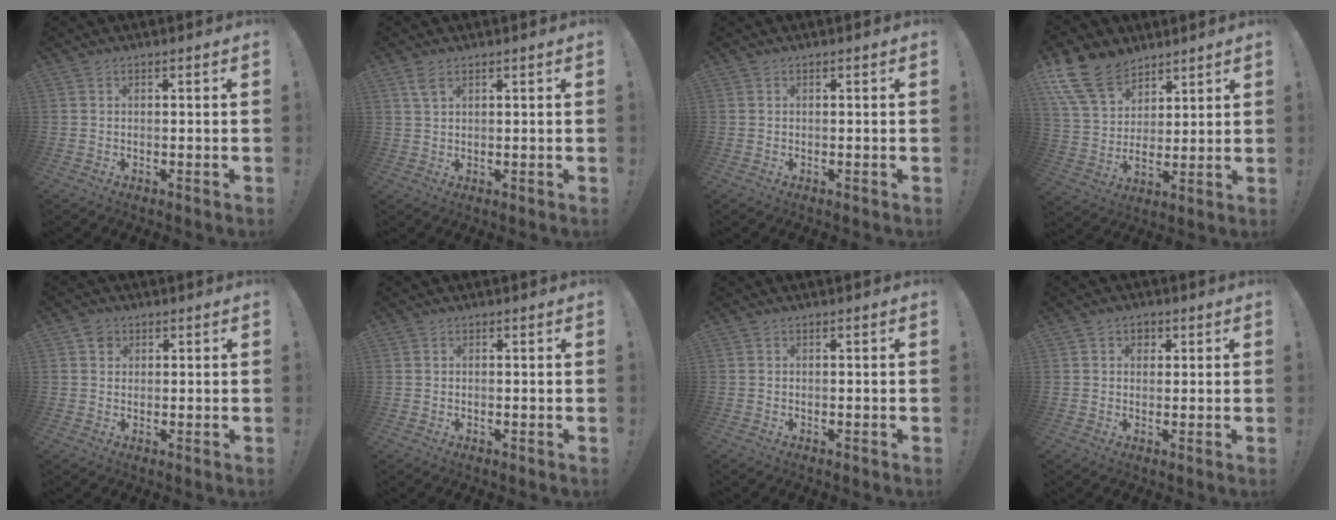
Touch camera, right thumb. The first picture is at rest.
{"total": 3.4, "force": [1.9, 1.6, 2.3], "torque": [-0.033, -0.007, 0.033]}
{"total": 0.0}
{"total": 16.3, "force": [10.6, 10.2, 7.2], "torque": [-0.134, -0.061, 0.206]}
{"total": 2.8, "force": [1.3, 2.4, 0.7], "torque": [-0.009, 0.000, 0.023]}
{"total": 1.4, "force": [0.5, 1.3, -0.1], "torque": [0.006, -0.002, 0.008]}
{"total": 0.0}
{"total": 3.2, "force": [1.1, 2.8, 1.2], "torque": [-0.012, -0.001, 0.018]}